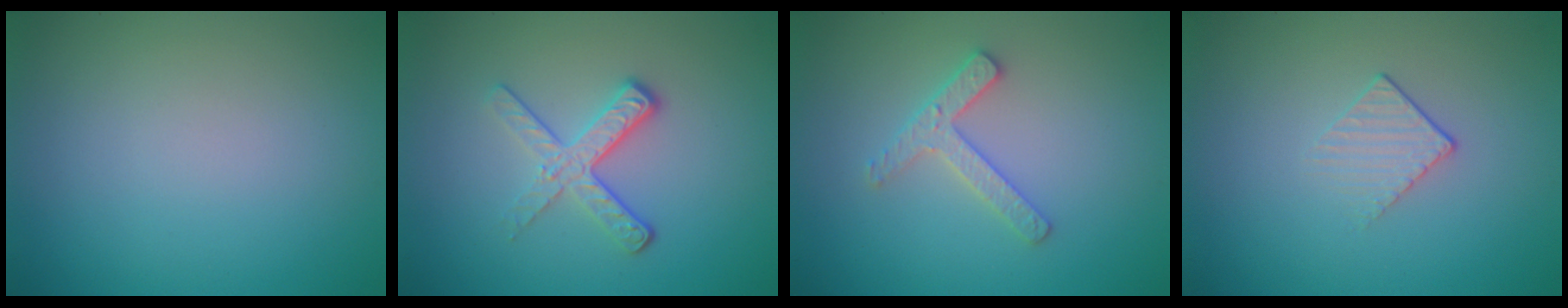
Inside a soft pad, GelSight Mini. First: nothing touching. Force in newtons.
{"total": 3.4, "press": 2.4, "slide": 2.4}
{"total": 2.4, "press": 2.4, "slide": 0.4}
{"total": 1.3, "press": 0.7, "slide": 1.1}